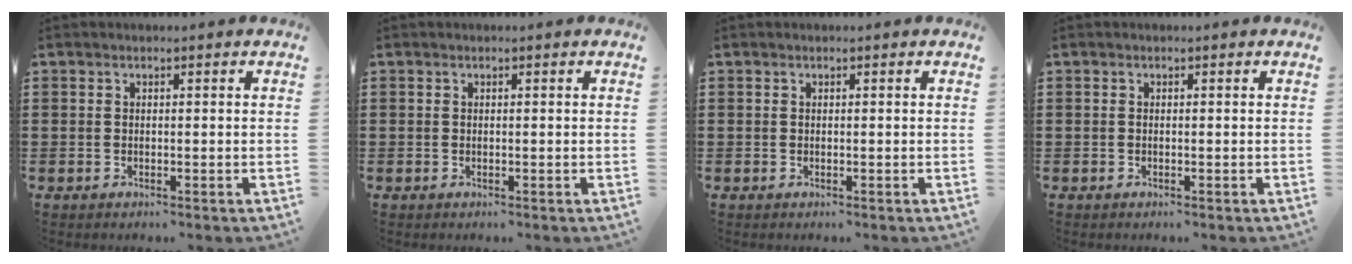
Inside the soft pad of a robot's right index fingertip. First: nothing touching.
{"total": 0.0}
{"total": 0.0}
{"total": 0.0}